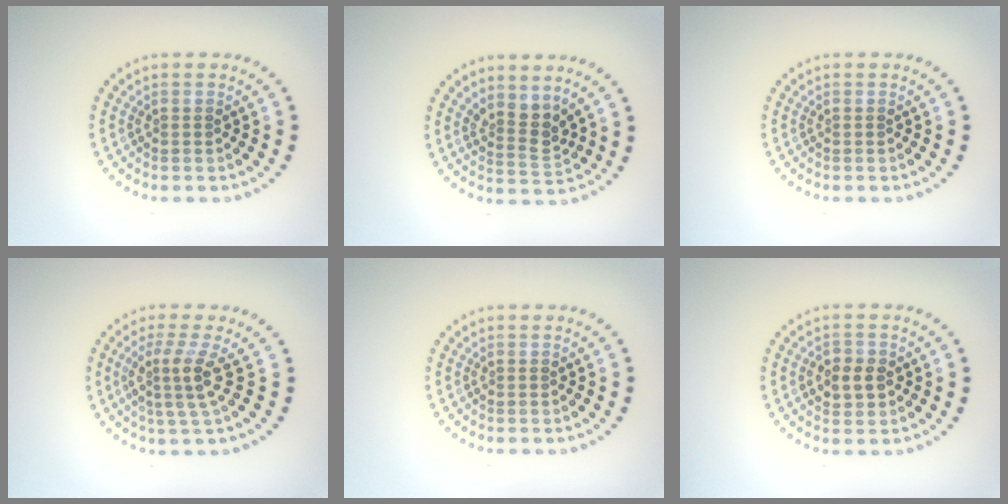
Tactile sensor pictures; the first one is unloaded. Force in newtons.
{"total": 2.5, "press": 1.9, "slide": 1.7}
{"total": 0.0}
{"total": 3.1, "press": 2.2, "slide": 2.2}
{"total": 0.0}
{"total": 2.6, "press": 2.5, "slide": 0.4}